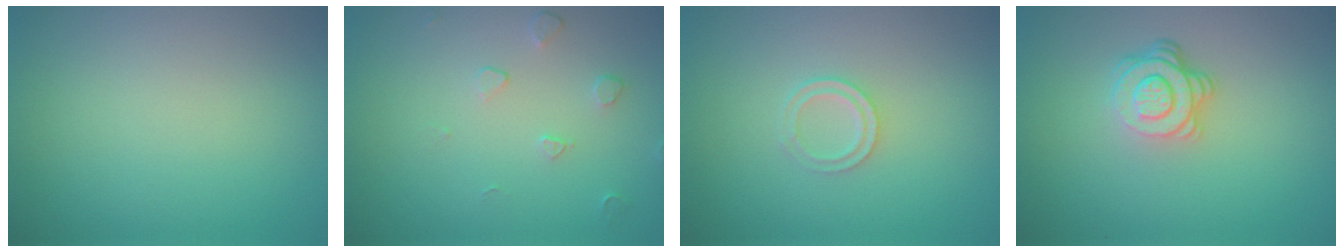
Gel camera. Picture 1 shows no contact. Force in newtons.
{"total": 1.1, "press": 0.7, "slide": 0.9}
{"total": 1.4, "press": 1.4, "slide": 0.3}
{"total": 4.0, "press": 2.8, "slide": 2.9}